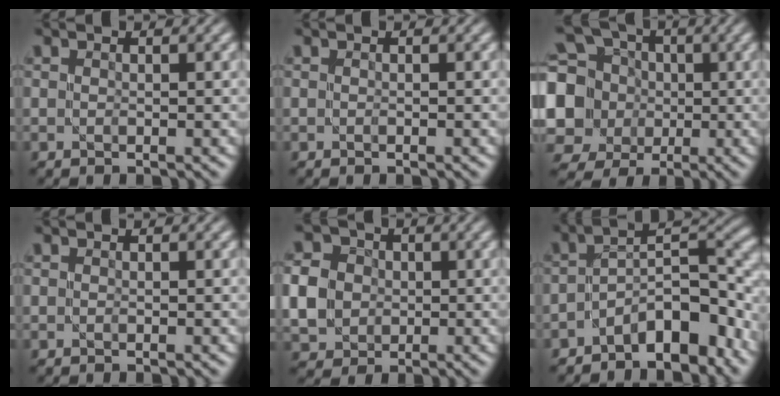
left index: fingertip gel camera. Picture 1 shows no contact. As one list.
[{"total": 0.0}, {"total": 11.2, "force": [0.0, 10.2, 4.5], "torque": [-0.137, 0.006, -0.022]}, {"total": 0.0}, {"total": 5.3, "force": [-0.2, 4.7, 2.5], "torque": [-0.061, 0.004, -0.010]}, {"total": 8.3, "force": [-4.8, 3.3, 5.9], "torque": [-0.066, 0.011, -0.090]}]